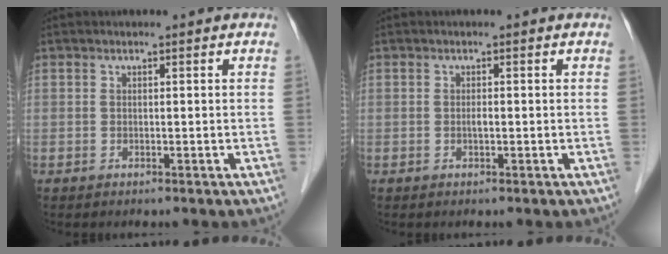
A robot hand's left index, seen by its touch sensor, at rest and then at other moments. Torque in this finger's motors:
{"motor_torque": [0.28, 0.16, 0.01, 0.04]}